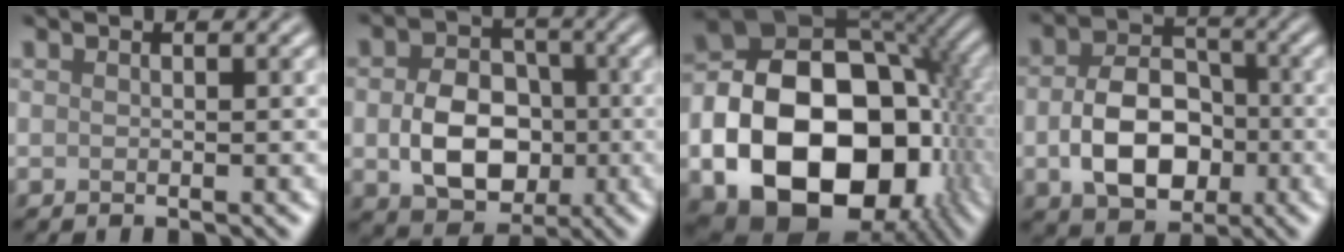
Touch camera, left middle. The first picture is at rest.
{"total": 6.9, "force": [-1.0, 5.2, 4.4], "torque": [-0.083, -0.007, -0.013]}
{"total": 19.2, "force": [-4.6, 13.6, 12.7], "torque": [-0.219, -0.033, -0.058]}
{"total": 7.1, "force": [-1.5, 5.0, 4.8], "torque": [-0.089, -0.002, -0.022]}